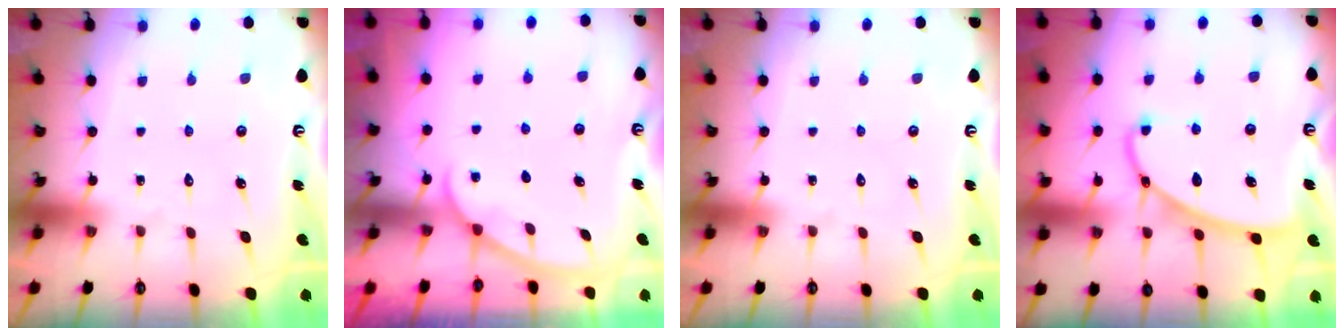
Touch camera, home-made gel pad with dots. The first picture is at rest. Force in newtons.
{"total": 0.8, "press": 0.8, "slide": 0.2}
{"total": 0.0}
{"total": 9.0, "press": 9.0, "slide": 0.5}